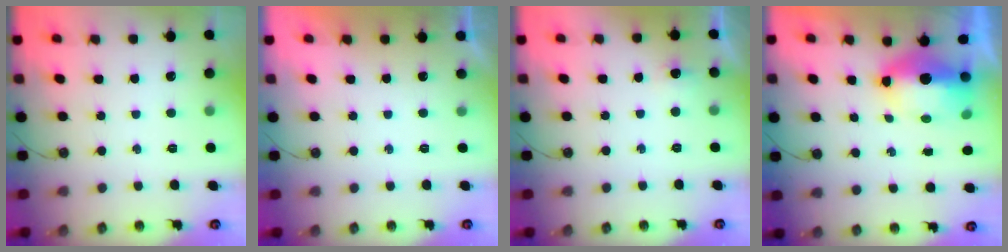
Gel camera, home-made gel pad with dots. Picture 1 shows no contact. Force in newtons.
{"total": 0.0}
{"total": 12.8, "press": 5.4, "slide": 11.5}
{"total": 12.8, "press": 9.6, "slide": 8.5}